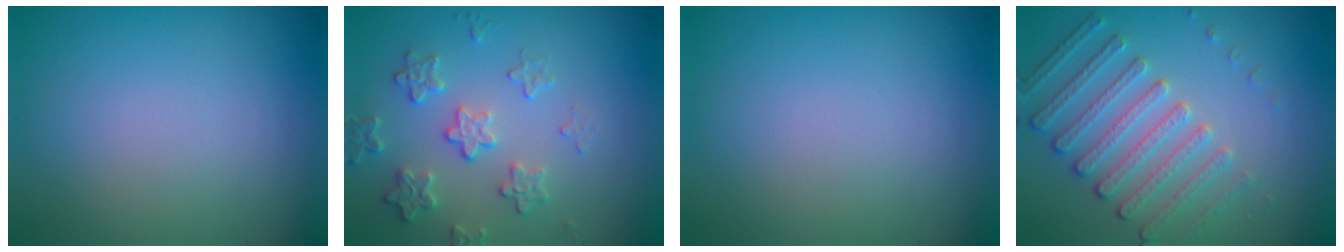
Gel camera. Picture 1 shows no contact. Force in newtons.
{"total": 3.1, "press": 3.0, "slide": 0.6}
{"total": 0.0}
{"total": 4.2, "press": 3.8, "slide": 1.8}